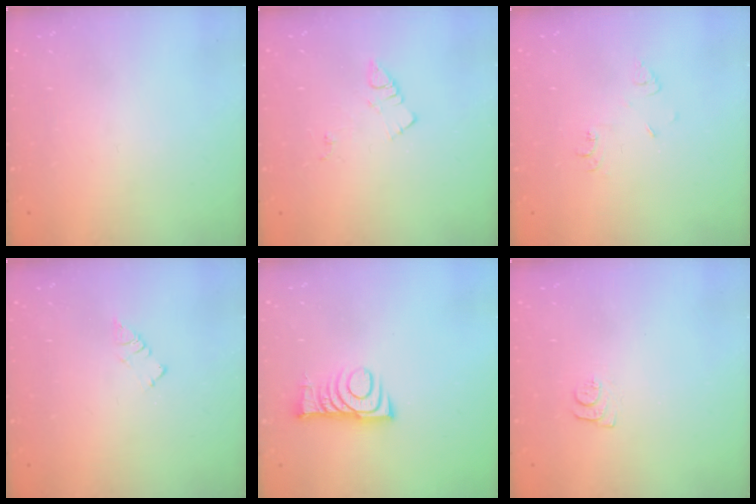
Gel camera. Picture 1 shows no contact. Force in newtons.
{"total": 7.2, "press": 7.2, "slide": 0.6}
{"total": 4.9, "press": 4.8, "slide": 0.7}
{"total": 2.9, "press": 2.9, "slide": 0.4}
{"total": 8.1, "press": 8.1, "slide": 0.9}
{"total": 5.2, "press": 5.2, "slide": 0.7}